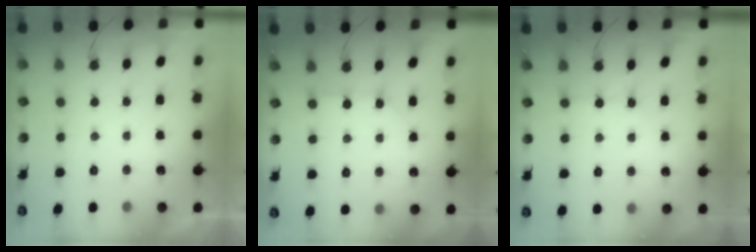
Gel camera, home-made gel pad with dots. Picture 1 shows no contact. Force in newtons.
{"total": 2.8, "press": 2.8, "slide": 0.2}
{"total": 1.9, "press": 1.8, "slide": 0.3}